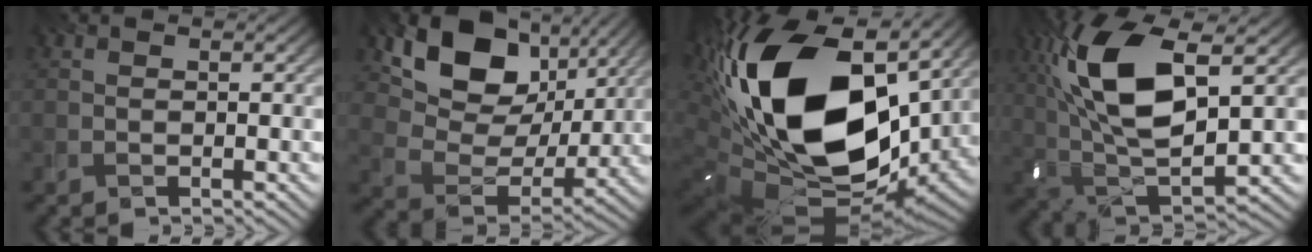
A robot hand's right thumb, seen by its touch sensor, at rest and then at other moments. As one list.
[{"total": 13.0, "force": [7.2, 8.3, 7.0], "torque": [-0.135, -0.003, 0.127]}, {"total": 22.4, "force": [4.9, 13.7, 17.0], "torque": [-0.406, -0.001, 0.087]}, {"total": 15.7, "force": [4.6, 6.6, 13.4], "torque": [-0.299, 0.019, 0.083]}]